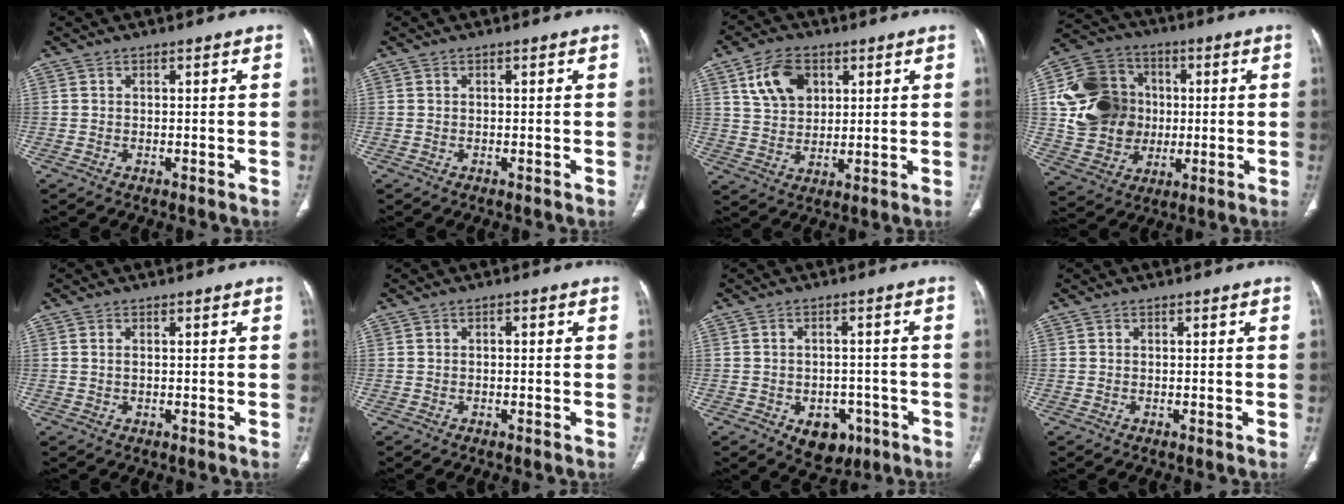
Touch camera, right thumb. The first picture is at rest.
{"total": 0.0}
{"total": 9.6, "force": [4.1, 6.6, 5.7], "torque": [-0.085, -0.011, 0.079]}
{"total": 18.6, "force": [1.2, 15.8, 9.7], "torque": [-0.160, 0.018, 0.033]}
{"total": 0.8, "force": [0.1, 0.4, 0.7], "torque": [-0.017, 0.001, 0.004]}
{"total": 0.6, "force": [-0.1, 0.4, 0.4], "torque": [-0.004, 0.003, -0.003]}
{"total": 7.5, "force": [-3.2, 5.3, 4.1], "torque": [-0.027, 0.017, -0.034]}
{"total": 0.0}